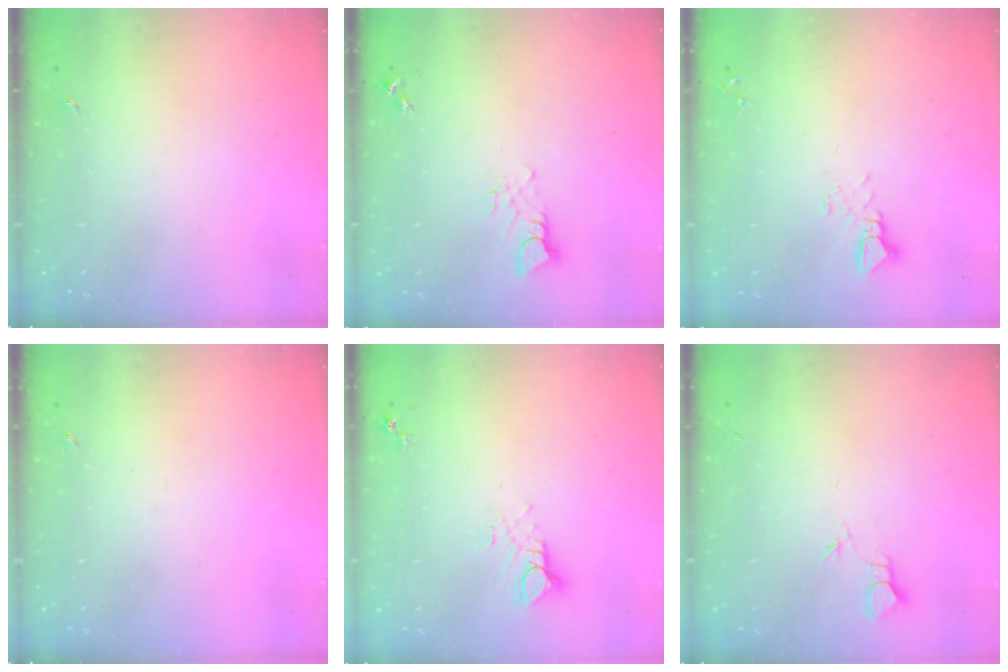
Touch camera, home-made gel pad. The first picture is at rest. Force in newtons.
{"total": 3.4, "press": 3.4, "slide": 0.2}
{"total": 3.6, "press": 3.6, "slide": 0.3}
{"total": 0.0}
{"total": 5.7, "press": 5.7, "slide": 0.3}
{"total": 2.4, "press": 2.4, "slide": 0.2}